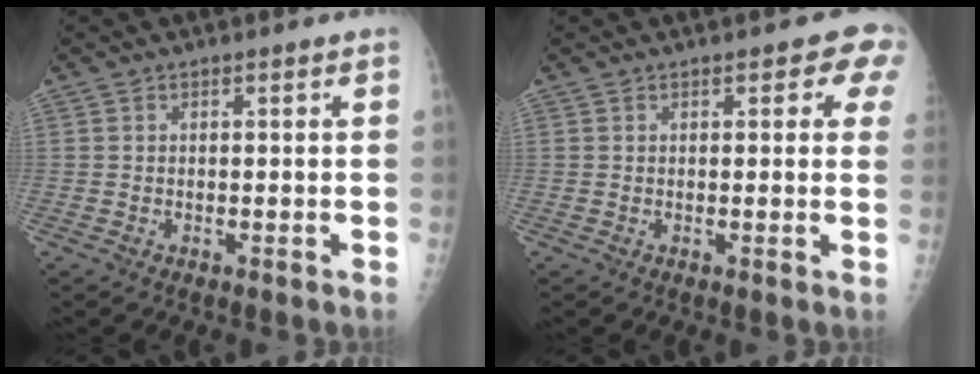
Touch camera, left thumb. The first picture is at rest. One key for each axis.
{"total": 4.6, "fx": 2.2, "fy": 2.2, "fz": 3.4, "tx": -0.005, "ty": -0.002, "tz": 0.014}